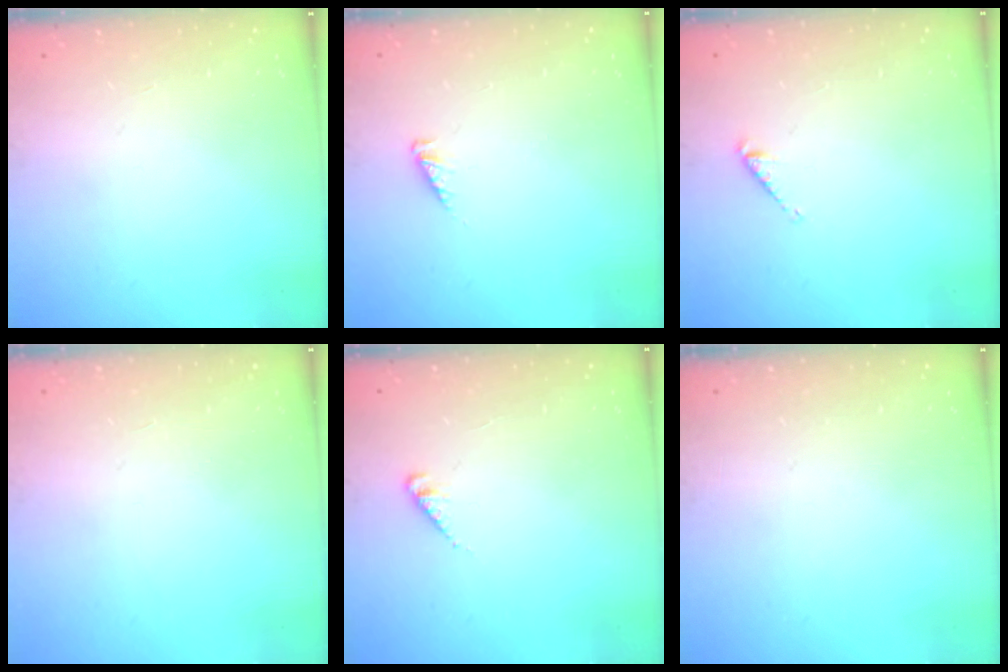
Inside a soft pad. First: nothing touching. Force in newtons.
{"total": 2.5, "press": 2.5, "slide": 0.2}
{"total": 3.3, "press": 3.2, "slide": 0.5}
{"total": 0.0}
{"total": 2.0, "press": 1.9, "slide": 0.3}
{"total": 0.0}